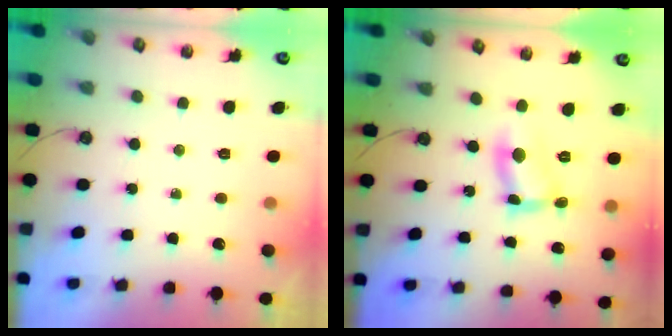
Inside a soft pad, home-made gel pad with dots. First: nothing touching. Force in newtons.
{"total": 7.3, "press": 7.3, "slide": 0.3}